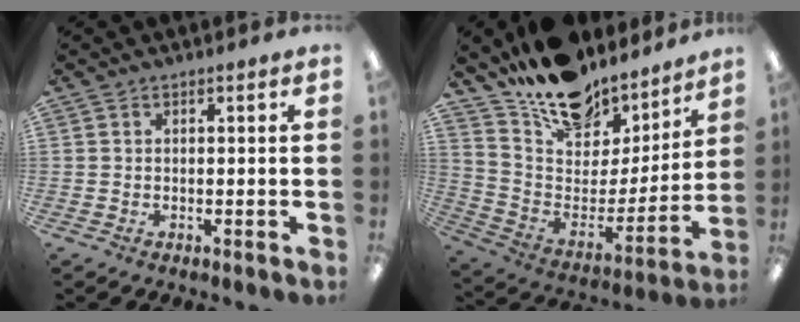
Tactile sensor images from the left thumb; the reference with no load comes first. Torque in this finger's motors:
{"motor_torque": [0.92, 0.29, 1.45, -1.32, 0.30]}